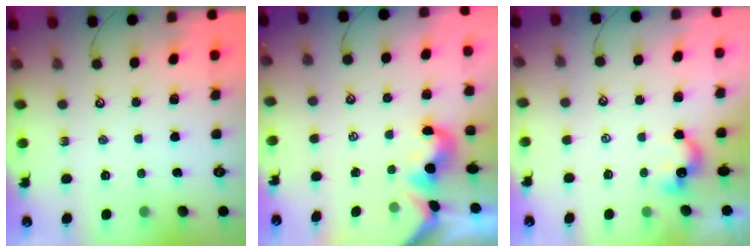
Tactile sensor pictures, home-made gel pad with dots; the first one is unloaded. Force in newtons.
{"total": 1.2, "press": 1.1, "slide": 0.2}
{"total": 1.6, "press": 1.5, "slide": 0.4}